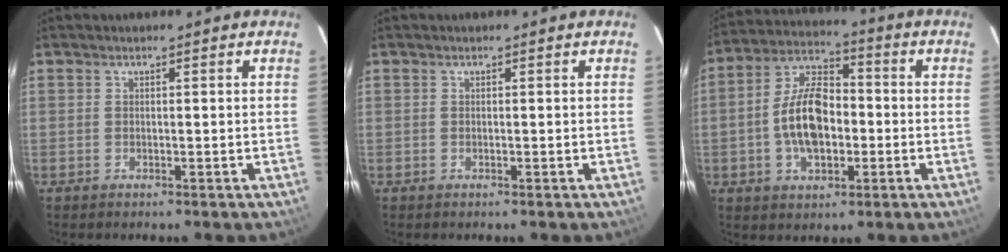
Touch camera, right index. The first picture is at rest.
{"total": 0.0}
{"total": 12.5, "force": [-2.0, 7.2, 10.1], "torque": [-0.195, 0.021, -0.034]}